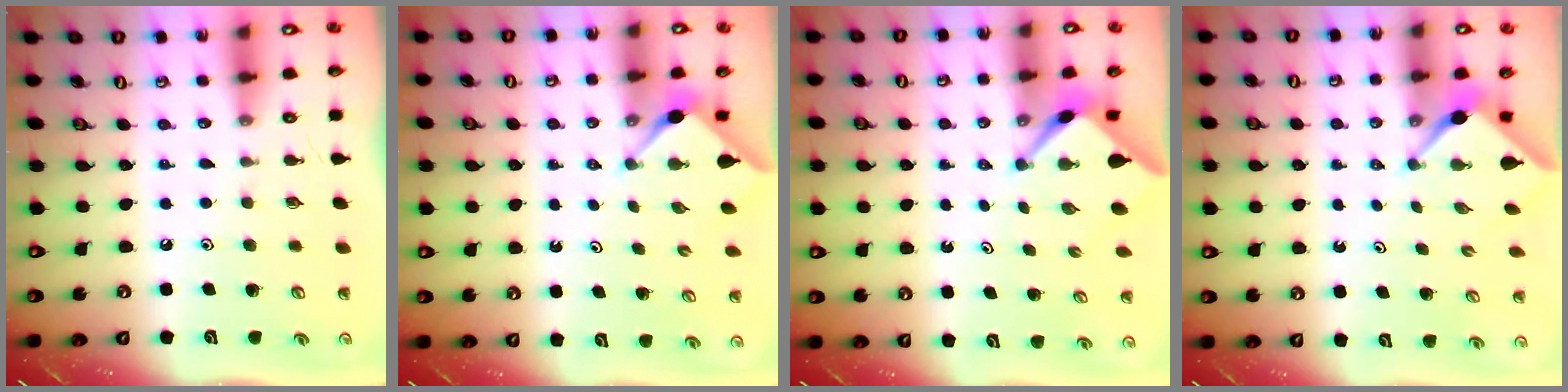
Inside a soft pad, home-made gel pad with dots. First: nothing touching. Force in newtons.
{"total": 2.8, "press": 2.7, "slide": 0.5}
{"total": 2.5, "press": 2.5, "slide": 0.3}
{"total": 2.5, "press": 2.4, "slide": 0.3}